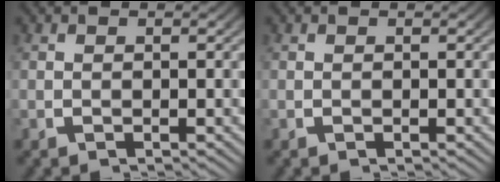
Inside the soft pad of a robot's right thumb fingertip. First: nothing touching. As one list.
[{"total": 0.0}]